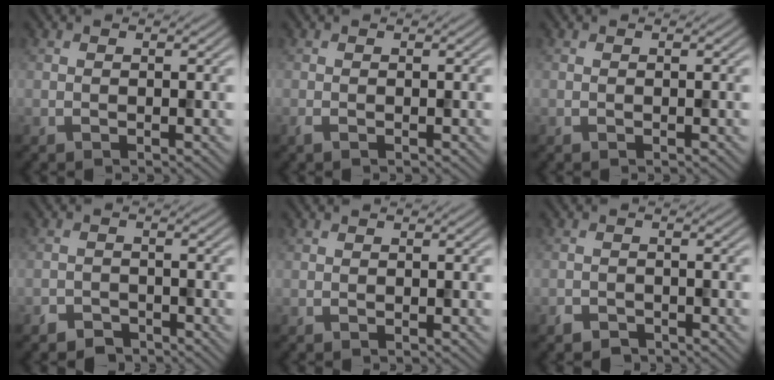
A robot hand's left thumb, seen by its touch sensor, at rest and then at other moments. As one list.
[{"total": 0.7, "force": [-0.4, 0.1, 0.6], "torque": [-0.016, -0.002, -0.007]}, {"total": 0.0}, {"total": 2.4, "force": [-2.0, 1.2, 0.6], "torque": [-0.007, 0.001, -0.043]}, {"total": 0.0}, {"total": 1.8, "force": [-1.4, 0.9, 0.4], "torque": [-0.007, -0.001, -0.031]}]